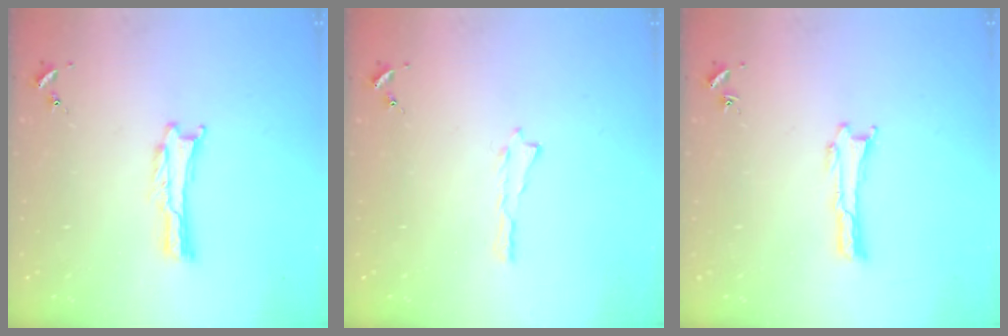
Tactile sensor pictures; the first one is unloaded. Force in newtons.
{"total": 0.0}
{"total": 0.0}